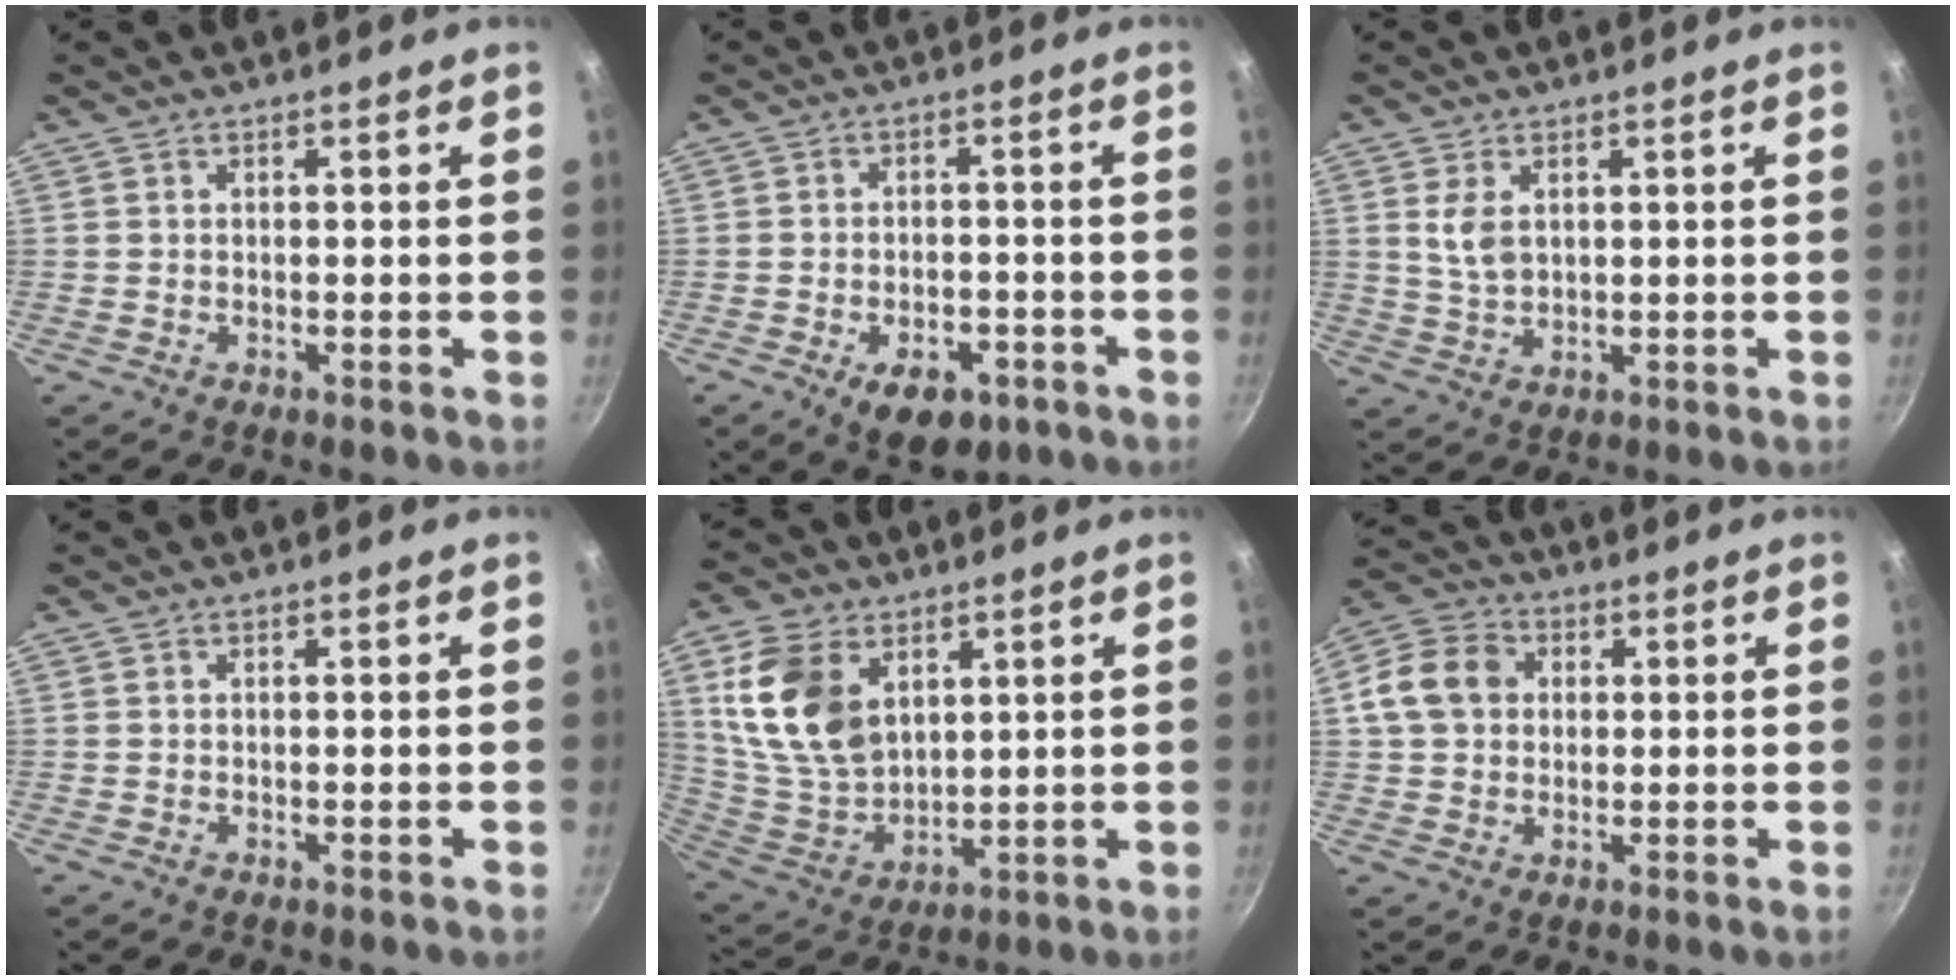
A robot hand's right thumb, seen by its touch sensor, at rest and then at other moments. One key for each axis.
{"total": 8.8, "fx": -4.2, "fy": 5.0, "fz": 5.9, "tx": -0.061, "ty": 0.014, "tz": -0.053}
{"total": 5.0, "fx": 1.5, "fy": 3.1, "fz": 3.6, "tx": -0.066, "ty": -0.010, "tz": 0.034}
{"total": 0.0}
{"total": 16.2, "fx": 5.8, "fy": 10.8, "fz": 10.6, "tx": -0.184, "ty": -0.025, "tz": 0.130}
{"total": 10.2, "fx": 1.6, "fy": 8.5, "fz": 5.5, "tx": -0.080, "ty": 0.016, "tz": 0.013}